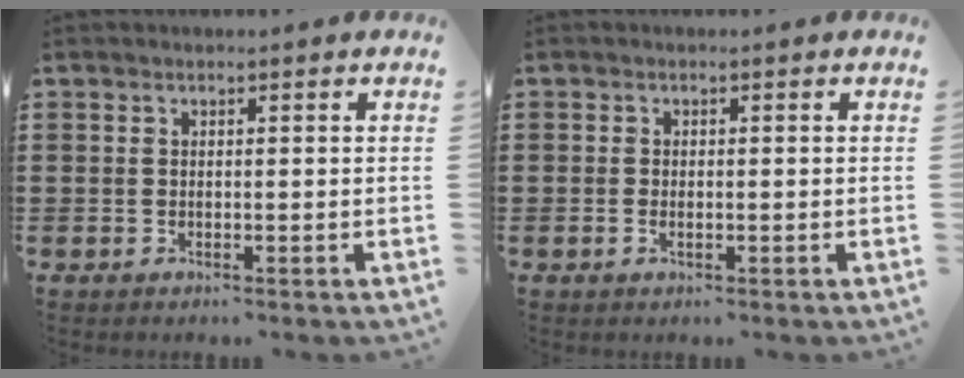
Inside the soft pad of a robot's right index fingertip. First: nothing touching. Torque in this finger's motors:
{"motor_torque": [0.03, 1.88, -0.07, -0.01]}